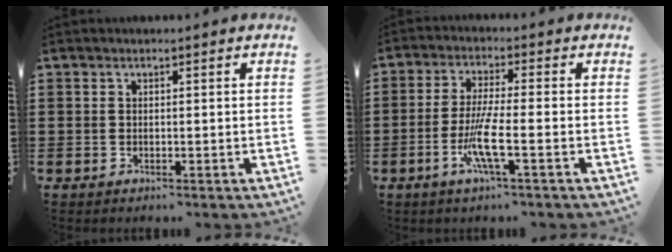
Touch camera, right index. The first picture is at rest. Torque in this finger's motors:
{"motor_torque": [1.14, 1.00, 0.15, 0.09]}